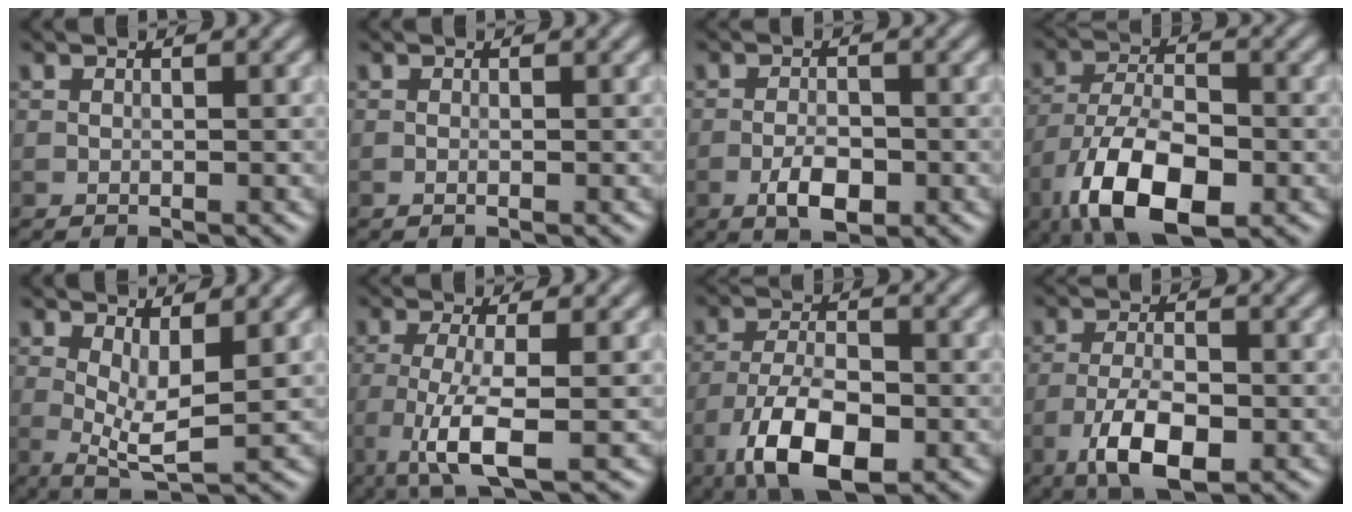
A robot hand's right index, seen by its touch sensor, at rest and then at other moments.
{"total": 0.0}
{"total": 3.4, "force": [-1.5, 1.5, 2.7], "torque": [-0.047, 0.001, -0.030]}
{"total": 10.8, "force": [-5.4, 4.7, 8.1], "torque": [-0.159, -0.006, -0.100]}
{"total": 4.3, "force": [0.5, 1.3, 4.1], "torque": [-0.076, -0.011, 0.011]}
{"total": 5.8, "force": [-1.9, 1.3, 5.3], "torque": [-0.108, -0.008, -0.040]}
{"total": 9.1, "force": [-4.5, 3.9, 7.0], "torque": [-0.133, -0.005, -0.083]}
{"total": 6.4, "force": [-2.9, 2.6, 5.1], "torque": [-0.099, -0.003, -0.056]}